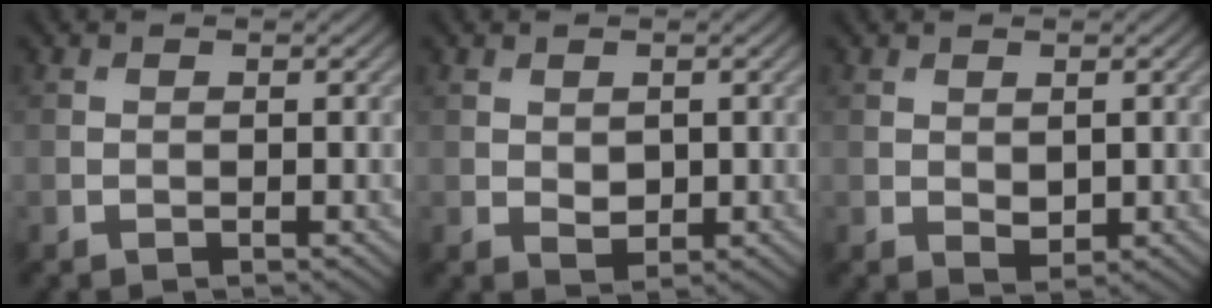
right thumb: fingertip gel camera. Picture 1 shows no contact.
{"total": 1.7, "force": [0.4, 1.3, 1.1], "torque": [-0.023, -0.004, 0.012]}
{"total": 1.6, "force": [0.3, 1.0, 1.2], "torque": [-0.023, -0.007, 0.012]}